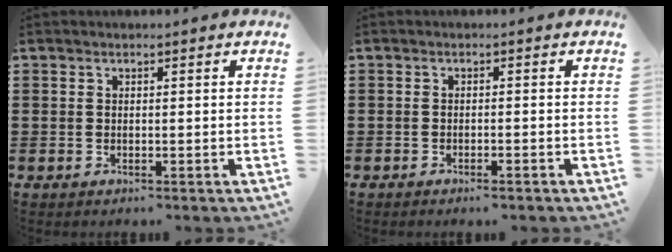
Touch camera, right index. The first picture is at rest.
{"total": 0.9, "force": [-0.8, 0.0, 0.5], "torque": [-0.010, -0.002, -0.015]}